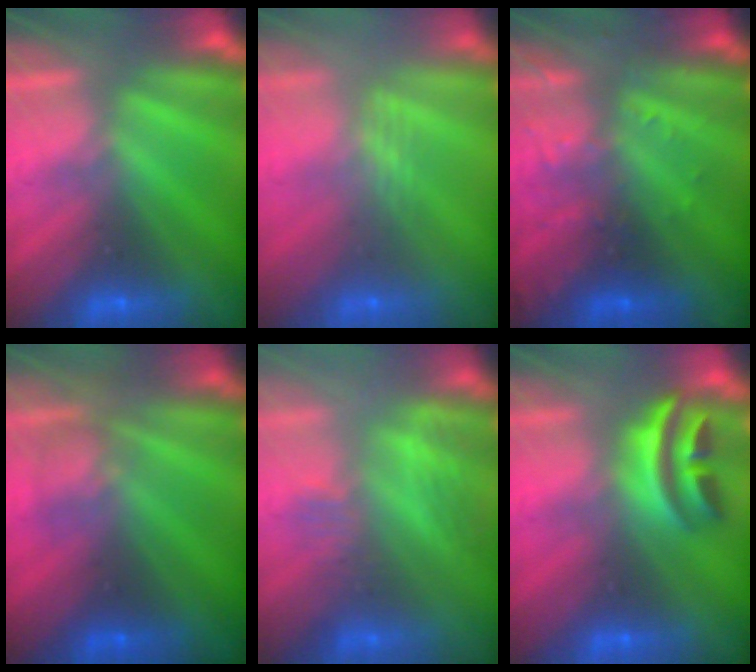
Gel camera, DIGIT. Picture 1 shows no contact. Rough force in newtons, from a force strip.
{"total": 2.4}
{"total": 2.9}
{"total": 2.7}
{"total": 2.9}
{"total": 2.9}